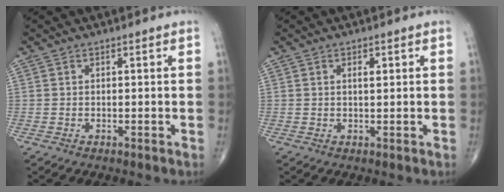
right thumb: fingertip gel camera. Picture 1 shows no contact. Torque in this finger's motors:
{"motor_torque": [-0.06, -0.08, 0.16, 0.00, 0.08]}